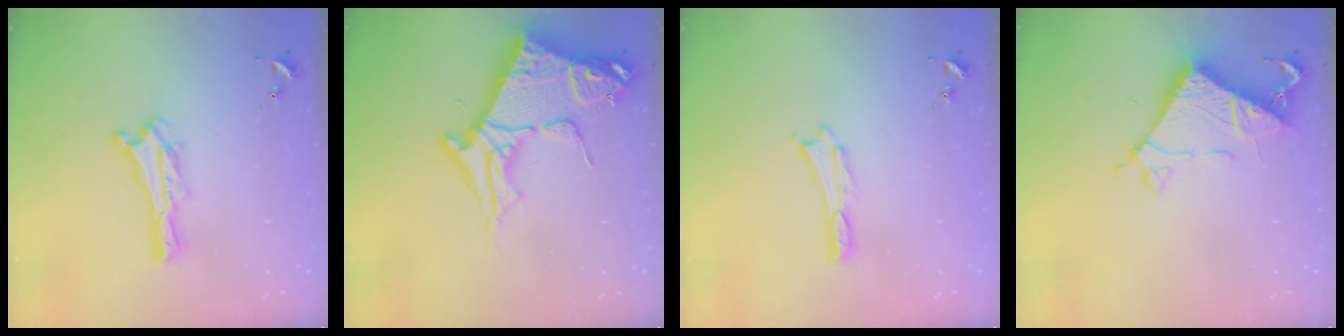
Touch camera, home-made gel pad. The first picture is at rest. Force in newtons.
{"total": 10.4, "press": 10.4, "slide": 1.1}
{"total": 0.0}
{"total": 8.3, "press": 8.3, "slide": 0.8}